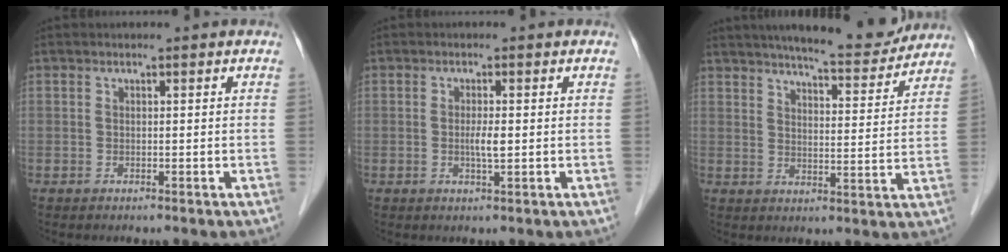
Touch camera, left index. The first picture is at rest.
{"total": 2.0, "force": [-0.1, 0.2, 2.0], "torque": [-0.040, -0.002, 0.000]}
{"total": 13.3, "force": [12.1, 1.8, 5.2], "torque": [-0.072, -0.007, 0.160]}